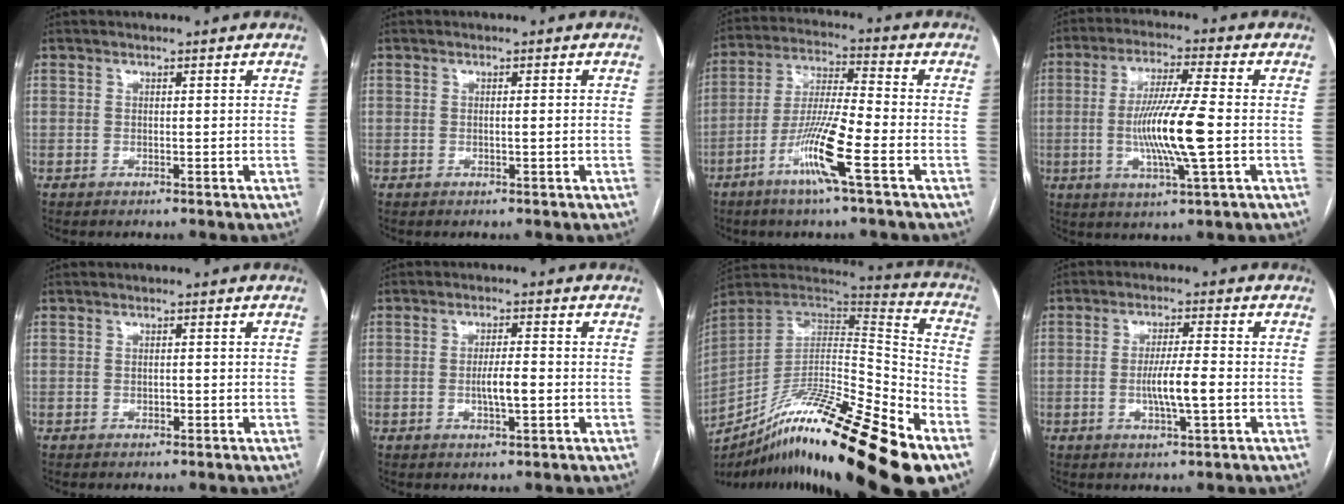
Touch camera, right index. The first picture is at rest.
{"total": 0.9, "force": [-0.2, -0.1, 0.8], "torque": [-0.014, -0.001, 0.000]}
{"total": 11.2, "force": [-5.2, -0.2, 10.0], "torque": [-0.195, -0.010, -0.105]}
{"total": 11.6, "force": [-1.5, 0.1, 11.5], "torque": [-0.223, -0.009, -0.033]}
{"total": 0.6, "force": [-0.3, 0.3, 0.4], "torque": [-0.009, 0.001, -0.005]}
{"total": 4.0, "force": [-0.8, 0.6, 3.9], "torque": [-0.070, -0.002, -0.012]}
{"total": 27.5, "force": [-17.9, 2.1, 20.8], "torque": [-0.300, -0.019, -0.313]}
{"total": 5.8, "force": [-1.2, 0.2, 5.6], "torque": [-0.107, -0.008, -0.022]}